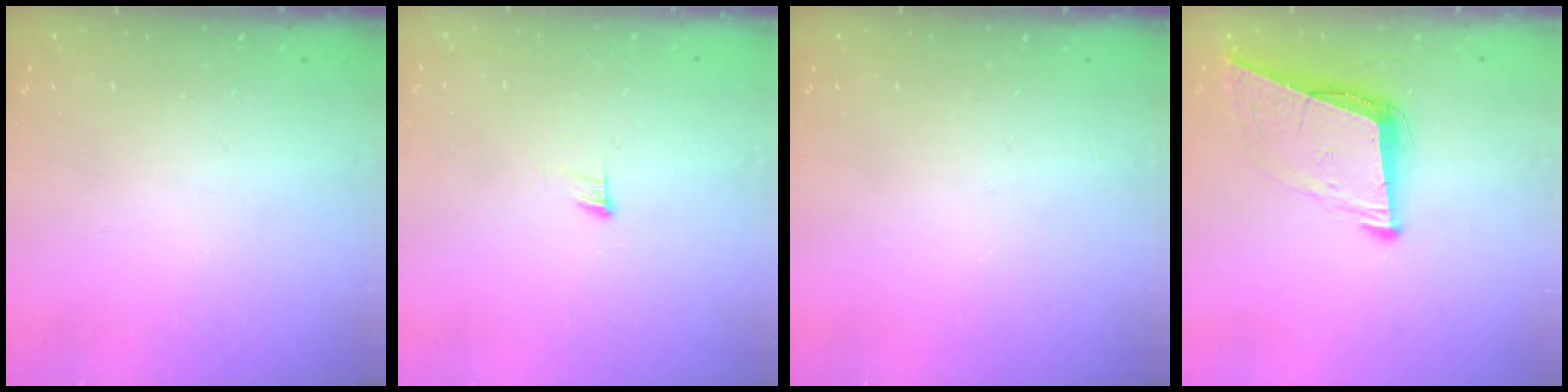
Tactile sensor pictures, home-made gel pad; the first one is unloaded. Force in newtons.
{"total": 3.3, "press": 3.3, "slide": 0.2}
{"total": 0.0}
{"total": 9.0, "press": 8.1, "slide": 3.8}